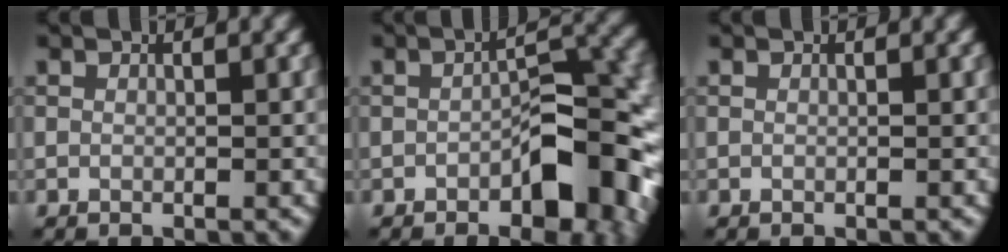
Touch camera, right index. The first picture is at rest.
{"total": 7.8, "force": [-2.8, 3.3, 6.5], "torque": [-0.076, 0.014, -0.046]}
{"total": 0.0}